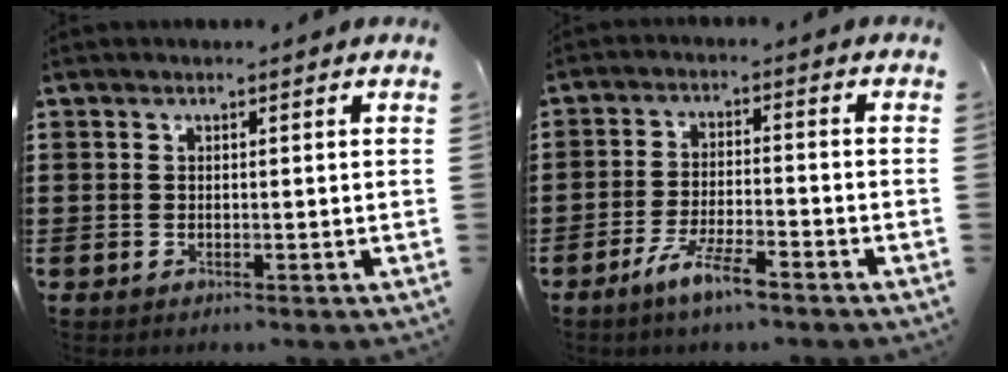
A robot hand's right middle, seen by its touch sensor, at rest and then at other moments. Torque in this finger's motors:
{"motor_torque": [2.14, 0.00, 0.26, 0.12]}